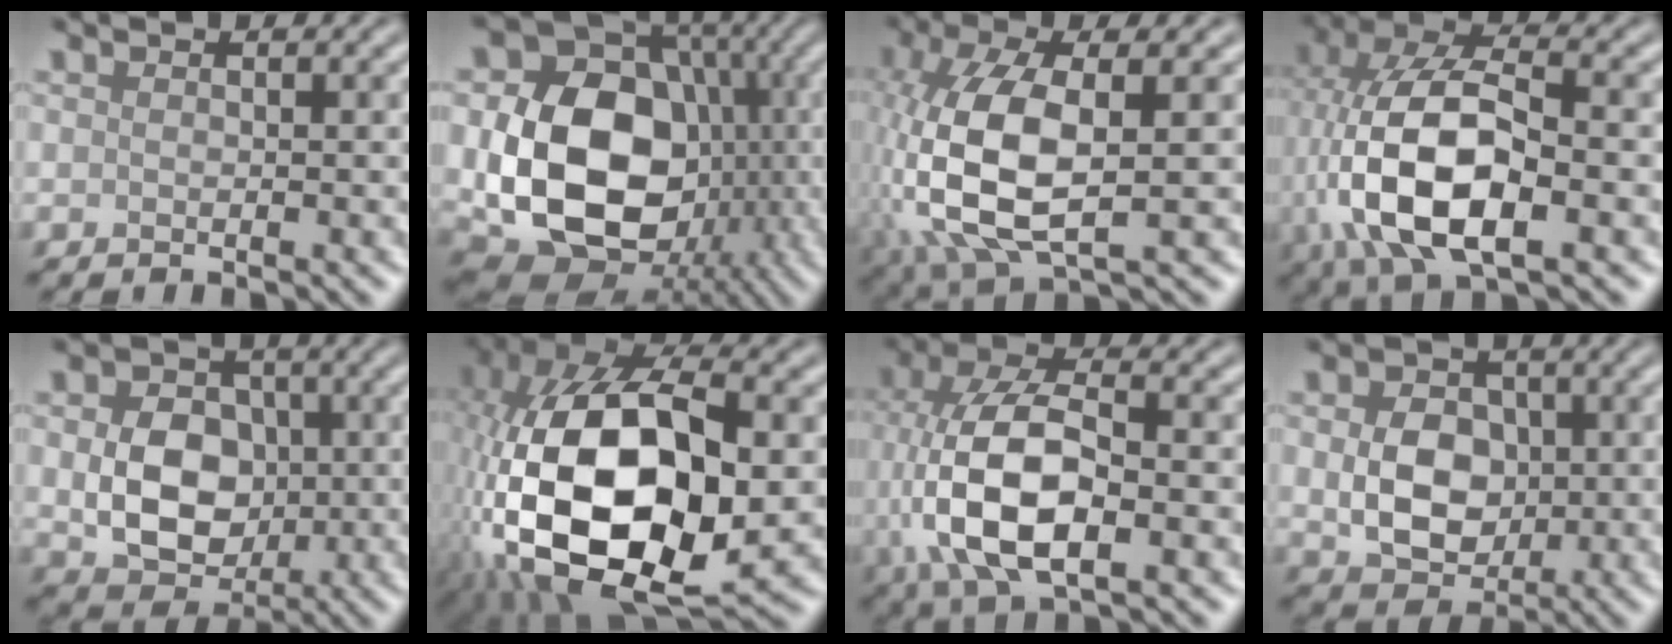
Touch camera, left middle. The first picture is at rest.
{"total": 14.7, "force": [-1.9, 11.4, 9.1], "torque": [-0.159, -0.026, -0.033]}
{"total": 9.8, "force": [-0.4, 5.1, 8.4], "torque": [-0.203, -0.010, -0.004]}
{"total": 11.0, "force": [-1.7, 5.4, 9.5], "torque": [-0.196, 0.006, -0.033]}
{"total": 6.9, "force": [-0.2, 5.5, 4.2], "torque": [-0.078, -0.003, -0.002]}
{"total": 18.4, "force": [-2.2, 10.7, 14.8], "torque": [-0.303, -0.015, -0.029]}
{"total": 9.9, "force": [-1.2, 5.0, 8.5], "torque": [-0.178, 0.007, -0.025]}
{"total": 5.8, "force": [0.0, 4.5, 3.6], "torque": [-0.068, 0.001, 0.003]}